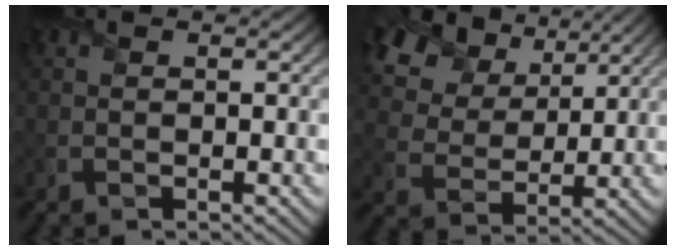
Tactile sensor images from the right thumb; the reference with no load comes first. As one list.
[{"total": 14.9, "force": [8.9, 8.9, 8.0], "torque": [-0.226, 0.035, 0.171]}]